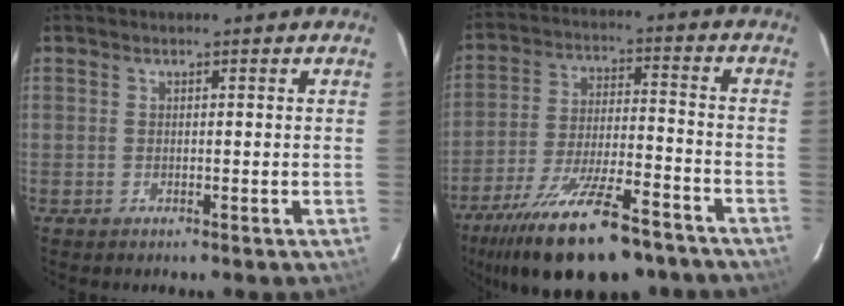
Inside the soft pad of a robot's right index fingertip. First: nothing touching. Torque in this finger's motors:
{"motor_torque": [1.43, -0.71, 1.05, 0.21]}